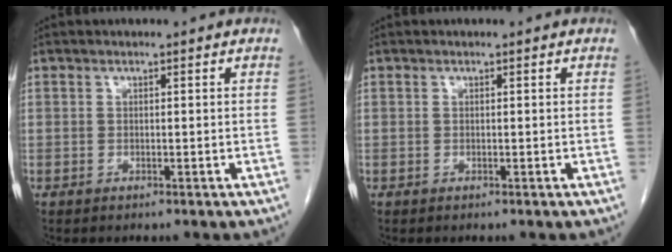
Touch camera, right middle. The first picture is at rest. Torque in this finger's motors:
{"motor_torque": [0.00, 0.00, 0.00, -0.01]}